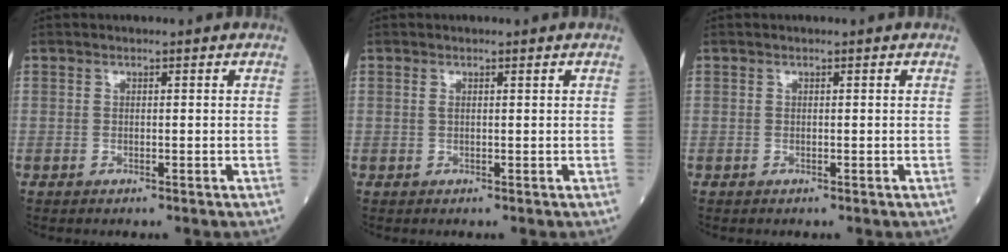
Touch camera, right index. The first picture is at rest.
{"total": 0.6, "force": [0.3, 0.1, 0.5], "torque": [-0.016, 0.003, 0.007]}
{"total": 0.0}